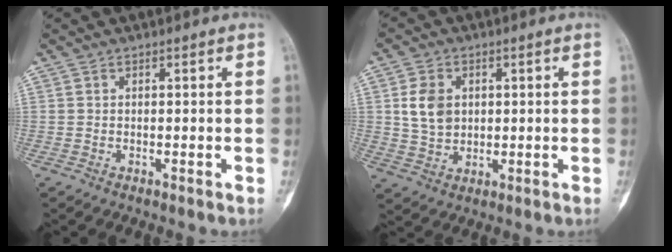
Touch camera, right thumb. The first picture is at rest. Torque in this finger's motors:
{"motor_torque": [1.16, 0.24, 0.53, -0.60, 0.05]}